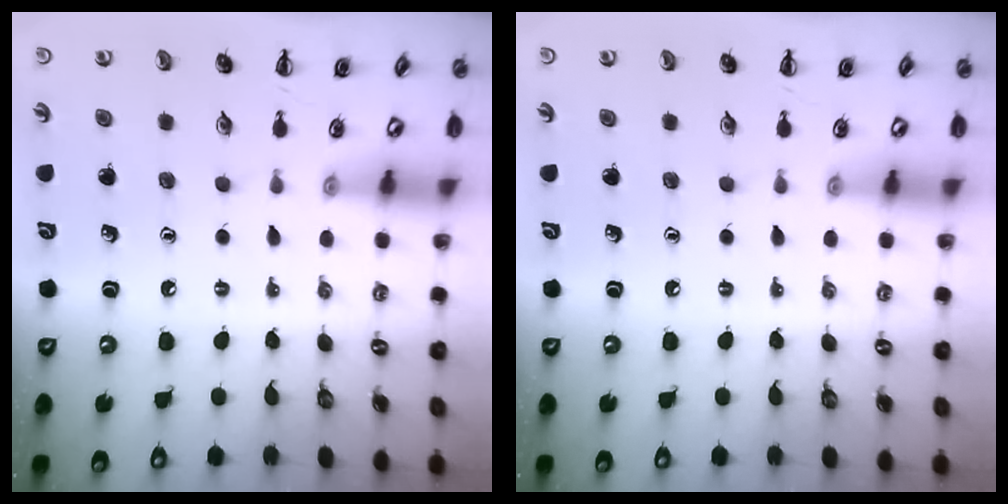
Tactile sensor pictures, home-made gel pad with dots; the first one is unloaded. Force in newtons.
{"total": 0.0}